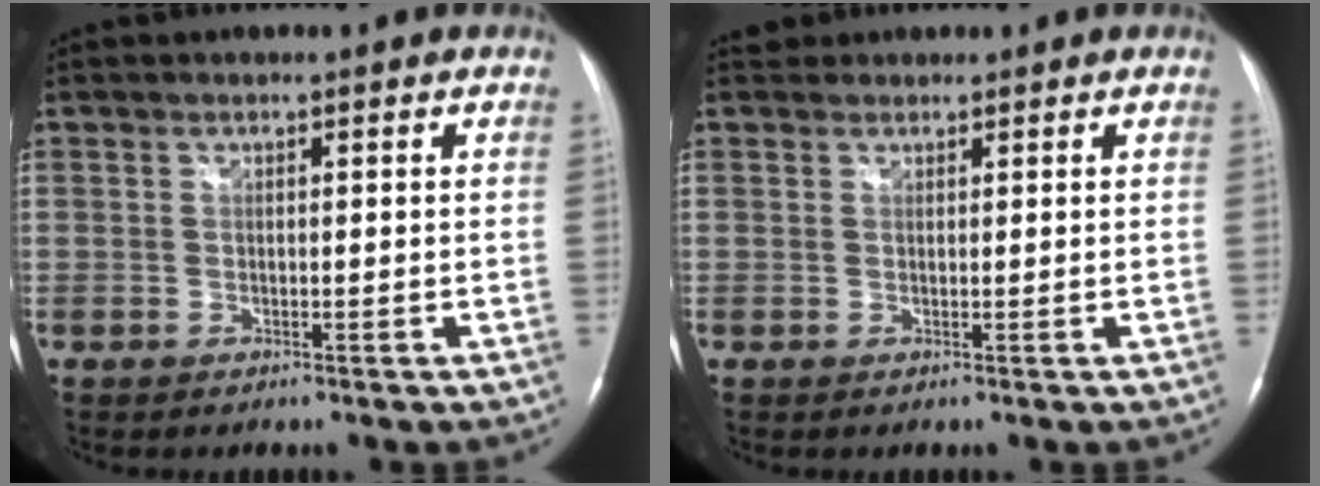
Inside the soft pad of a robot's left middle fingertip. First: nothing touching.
{"total": 1.6, "force": [1.4, 0.6, -0.2], "torque": [0.004, 0.015, 0.022]}